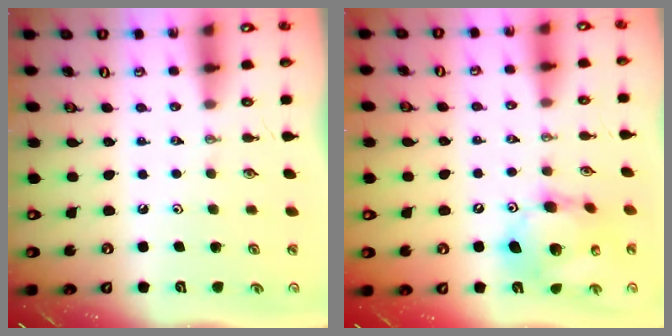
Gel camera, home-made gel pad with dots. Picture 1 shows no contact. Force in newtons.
{"total": 14.5, "press": 14.4, "slide": 2.0}